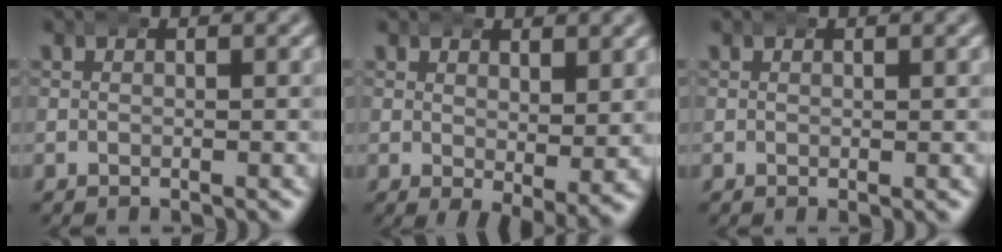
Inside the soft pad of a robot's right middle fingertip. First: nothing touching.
{"total": 2.7, "force": [0.2, 1.0, 2.6], "torque": [-0.027, -0.023, 0.012]}
{"total": 0.6, "force": [0.5, 0.0, 0.2], "torque": [0.001, -0.001, 0.008]}